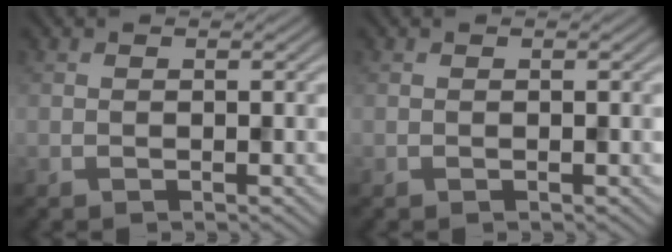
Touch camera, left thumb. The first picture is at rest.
{"total": 0.0}